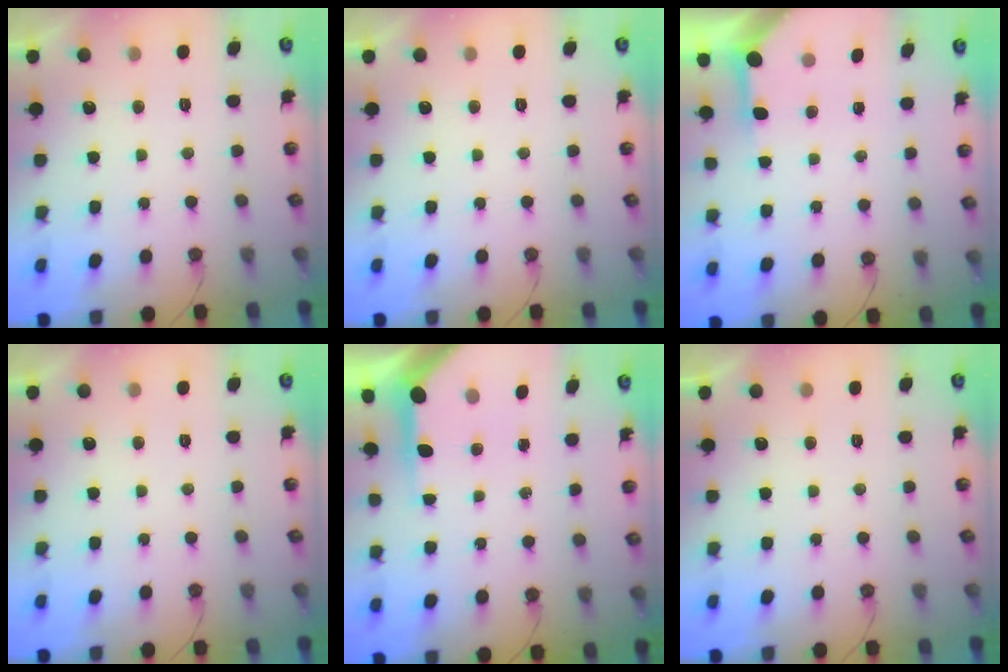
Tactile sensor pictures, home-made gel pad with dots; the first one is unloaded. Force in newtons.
{"total": 0.0}
{"total": 3.7, "press": 3.7, "slide": 0.2}
{"total": 0.0}
{"total": 7.6, "press": 7.5, "slide": 0.6}
{"total": 0.0}